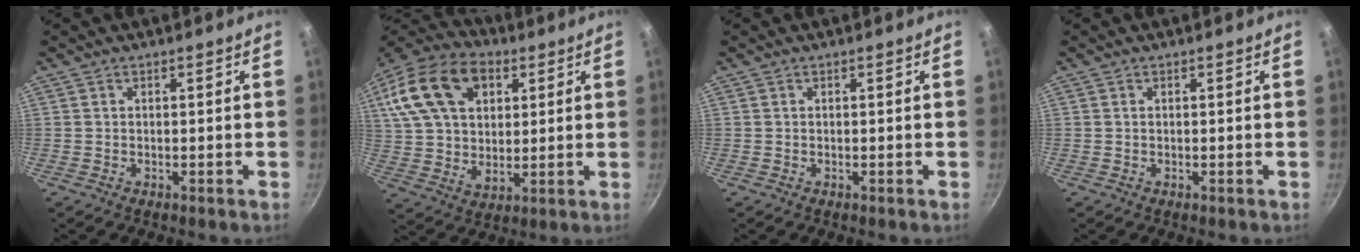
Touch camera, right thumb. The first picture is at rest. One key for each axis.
{"total": 22.2, "fx": 8.0, "fy": 14.8, "fz": 14.6, "tx": -0.257, "ty": 0.005, "tz": 0.138}
{"total": 0.0}
{"total": 0.0}